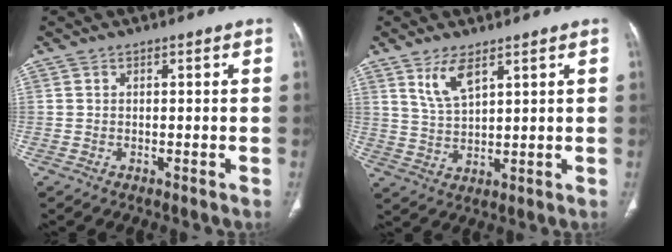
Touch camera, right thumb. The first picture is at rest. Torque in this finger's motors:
{"motor_torque": [-0.57, 0.86, 0.29, -0.14, 0.20]}